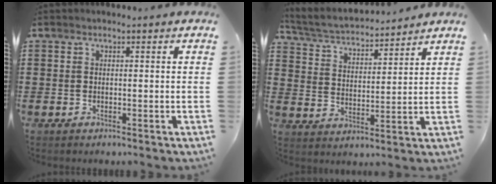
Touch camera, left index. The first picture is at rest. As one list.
[{"total": 4.0, "force": [3.9, 0.5, 1.0], "torque": [-0.040, -0.025, 0.063]}]